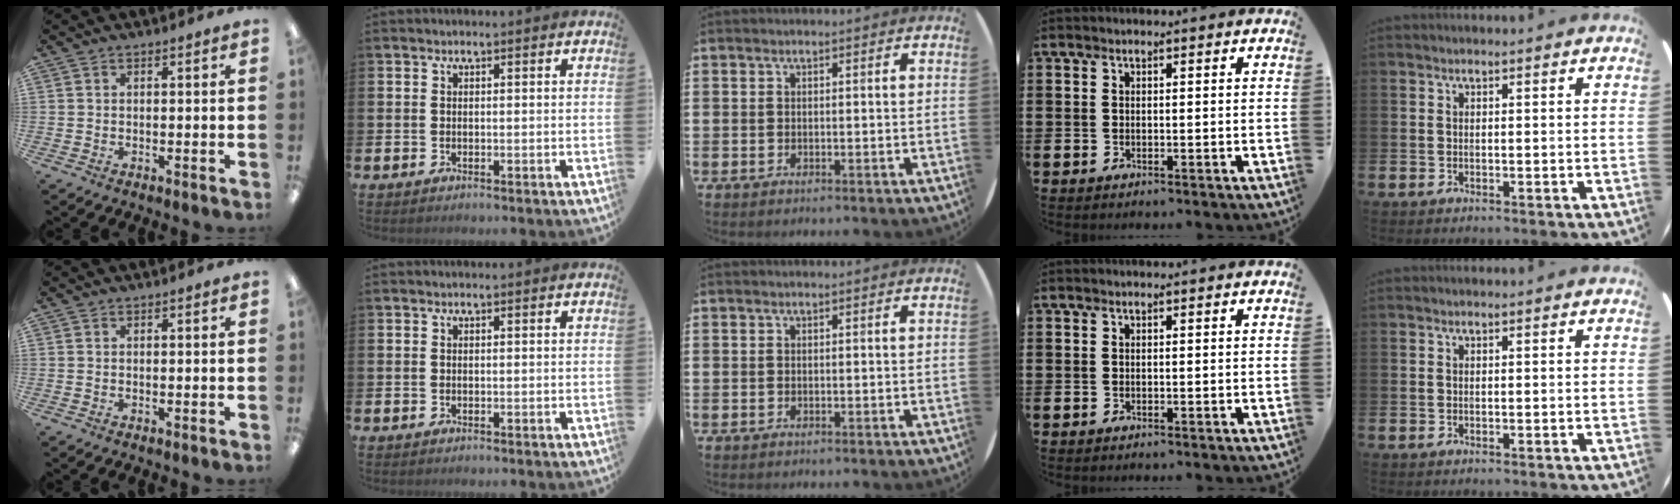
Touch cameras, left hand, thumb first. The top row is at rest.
{}